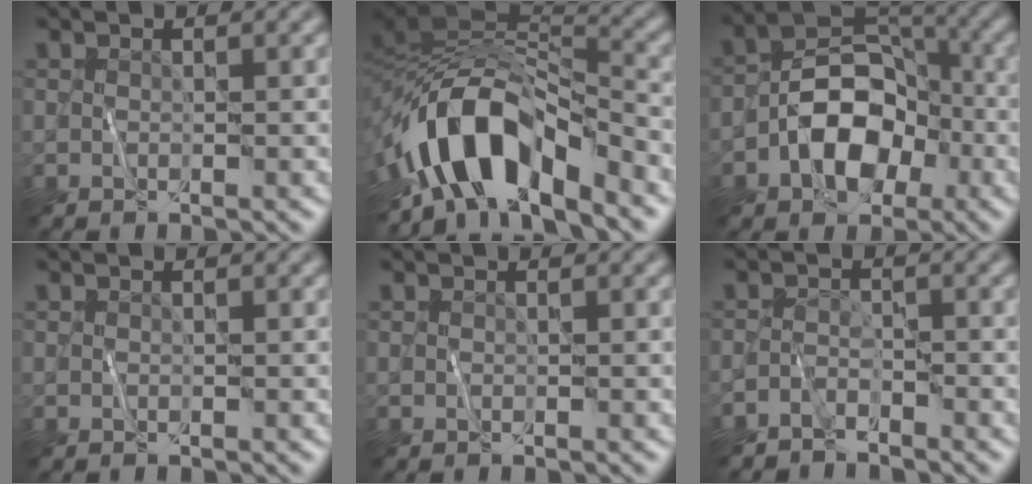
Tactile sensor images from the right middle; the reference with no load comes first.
{"total": 11.2, "force": [-5.6, 4.8, 8.4], "torque": [-0.138, 0.010, -0.106]}
{"total": 7.2, "force": [-2.4, 4.8, 4.8], "torque": [-0.067, 0.011, -0.052]}
{"total": 0.0}
{"total": 0.0}
{"total": 1.9, "force": [-1.8, 0.5, 0.4], "torque": [-0.009, 0.005, -0.041]}